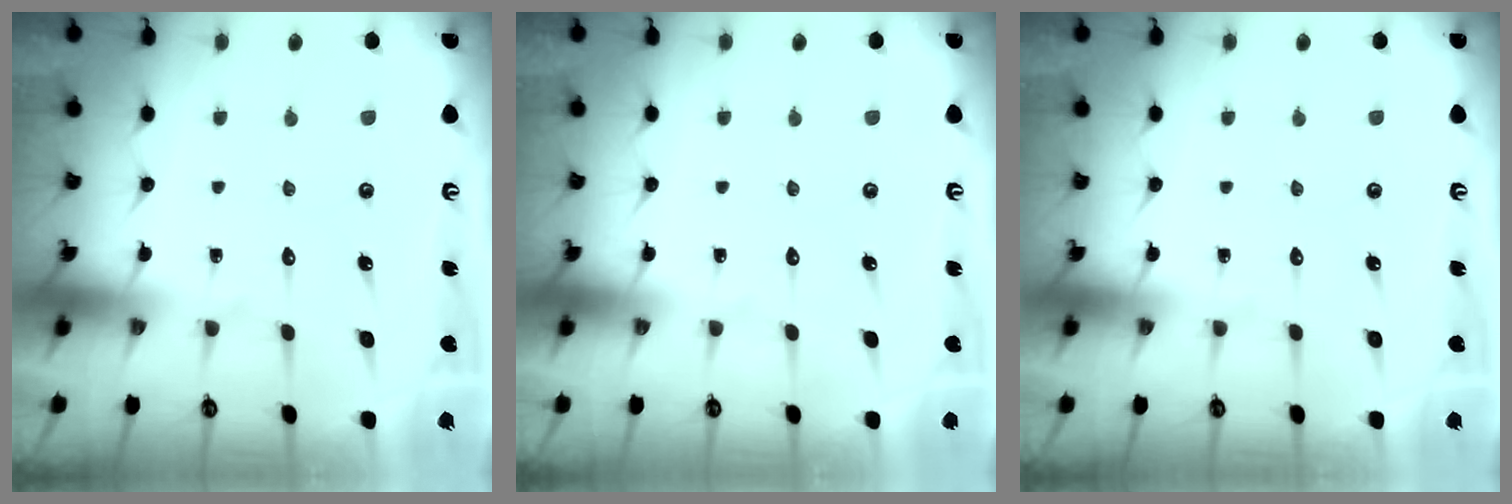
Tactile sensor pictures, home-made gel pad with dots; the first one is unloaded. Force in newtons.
{"total": 0.0}
{"total": 0.0}